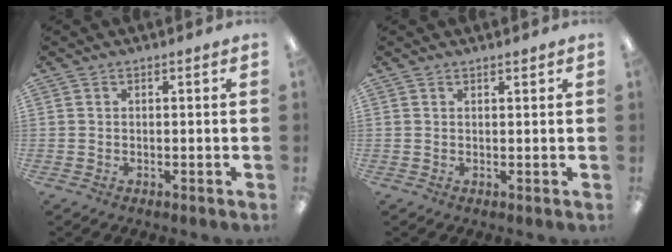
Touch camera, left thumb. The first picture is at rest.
{"total": 0.8, "force": [0.8, 0.1, 0.2], "torque": [-0.003, 0.000, 0.015]}